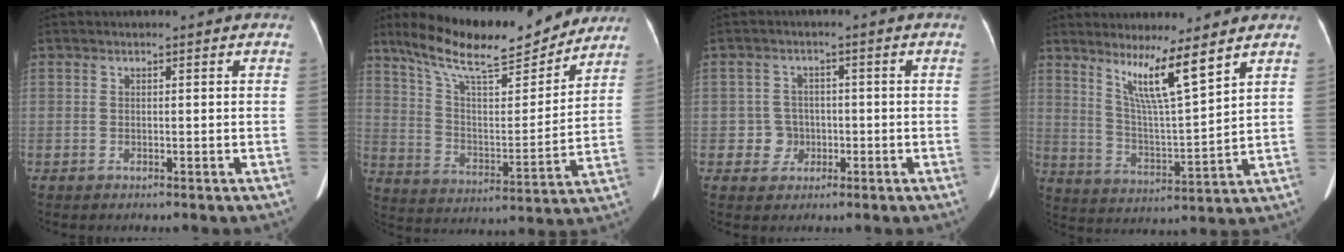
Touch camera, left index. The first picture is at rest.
{"total": 20.5, "force": [17.2, 4.0, 10.4], "torque": [-0.176, 0.008, 0.274]}
{"total": 3.4, "force": [-0.8, 3.3, 0.0], "torque": [0.010, 0.010, -0.011]}
{"total": 9.1, "force": [6.3, -0.5, 6.4], "torque": [-0.122, -0.017, 0.121]}